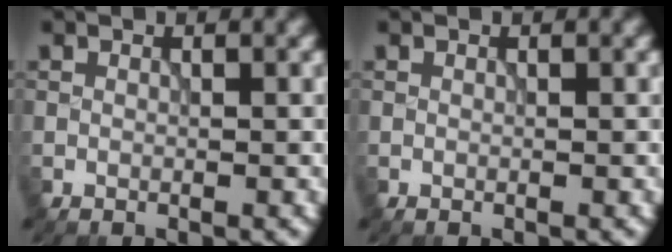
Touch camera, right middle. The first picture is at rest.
{"total": 0.0}